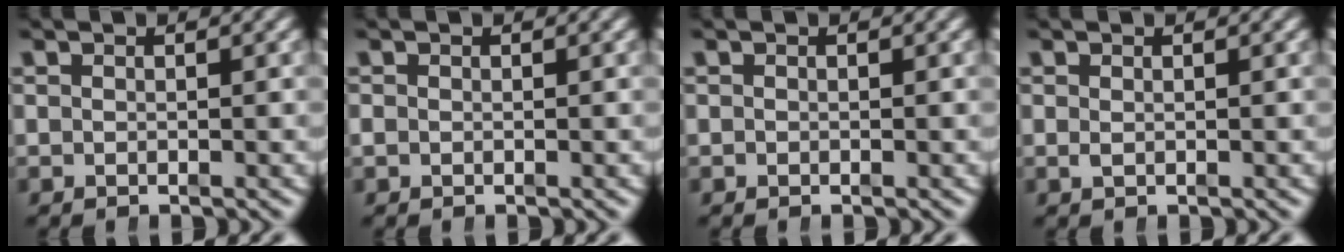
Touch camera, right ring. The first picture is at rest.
{"total": 0.6, "force": [-0.3, 0.5, 0.3], "torque": [-0.010, -0.005, -0.002]}
{"total": 0.0}
{"total": 0.5, "force": [0.0, -0.5, 0.2], "torque": [-0.005, -0.006, 0.007]}